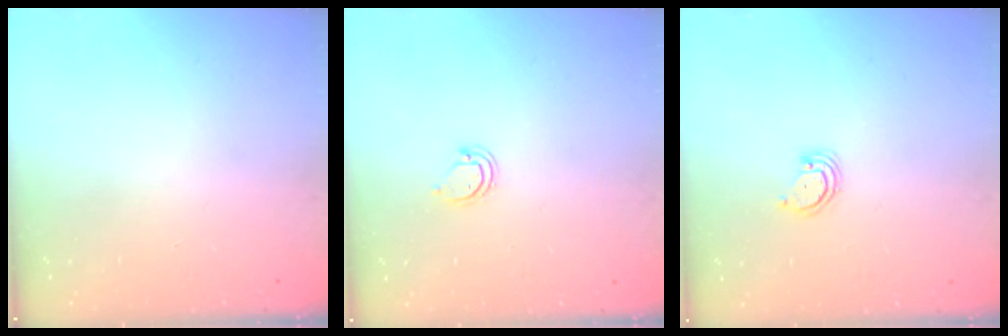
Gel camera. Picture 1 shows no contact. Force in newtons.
{"total": 3.6, "press": 3.6, "slide": 0.5}
{"total": 2.9, "press": 2.9, "slide": 0.2}